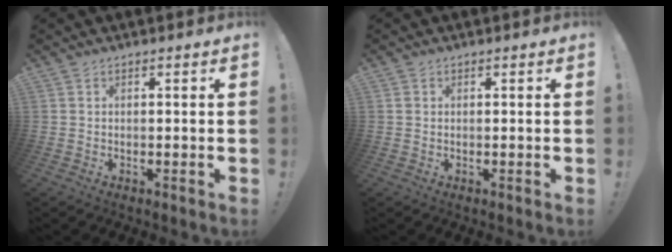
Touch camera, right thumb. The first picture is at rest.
{"total": 0.8, "force": [0.2, 0.7, -0.2], "torque": [-0.001, 0.005, 0.006]}